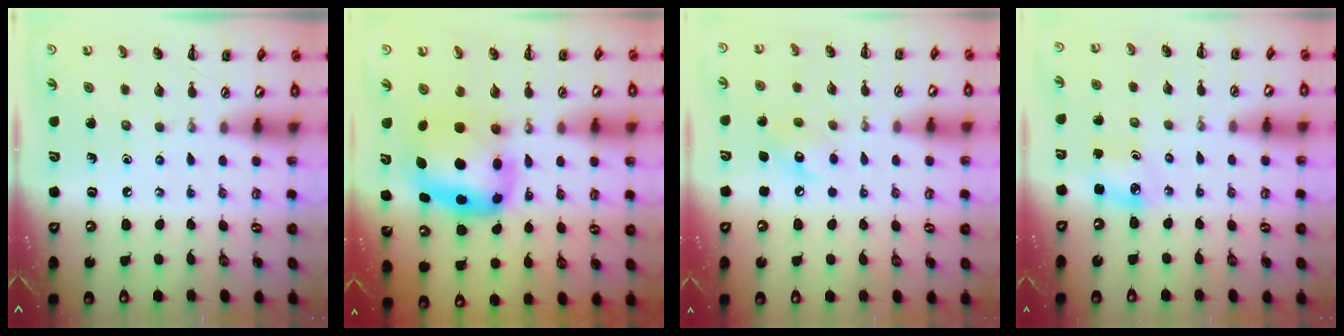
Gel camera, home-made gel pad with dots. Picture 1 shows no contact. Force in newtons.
{"total": 7.1, "press": 6.9, "slide": 1.9}
{"total": 7.3, "press": 7.2, "slide": 1.0}
{"total": 3.2, "press": 3.1, "slide": 0.7}